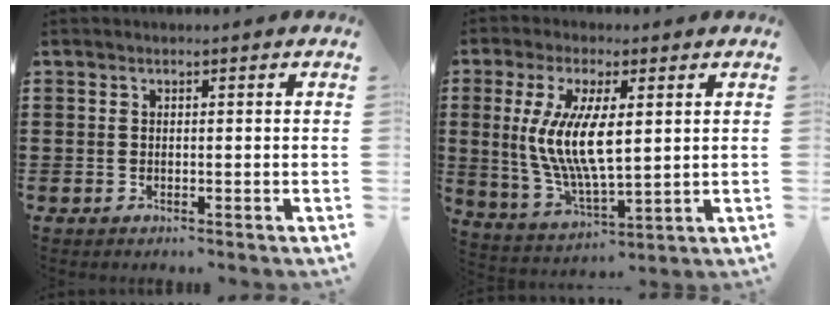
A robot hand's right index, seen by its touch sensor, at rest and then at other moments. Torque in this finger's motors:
{"motor_torque": [2.14, 0.00, 1.05, 0.21]}